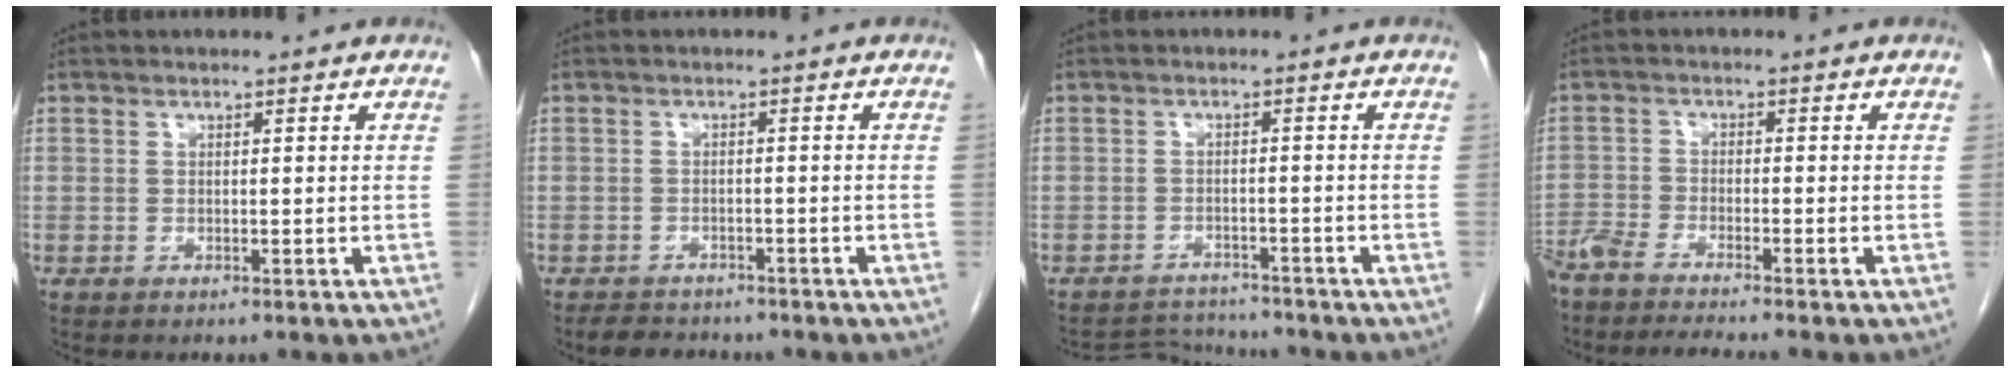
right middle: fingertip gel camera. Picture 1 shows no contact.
{"total": 4.0, "force": [-3.5, 1.8, 0.7], "torque": [-0.015, -0.001, -0.052]}
{"total": 4.6, "force": [-4.6, 0.4, -0.8], "torque": [0.014, 0.003, -0.074]}
{"total": 8.0, "force": [-7.3, -0.5, 3.2], "torque": [-0.048, -0.018, -0.125]}